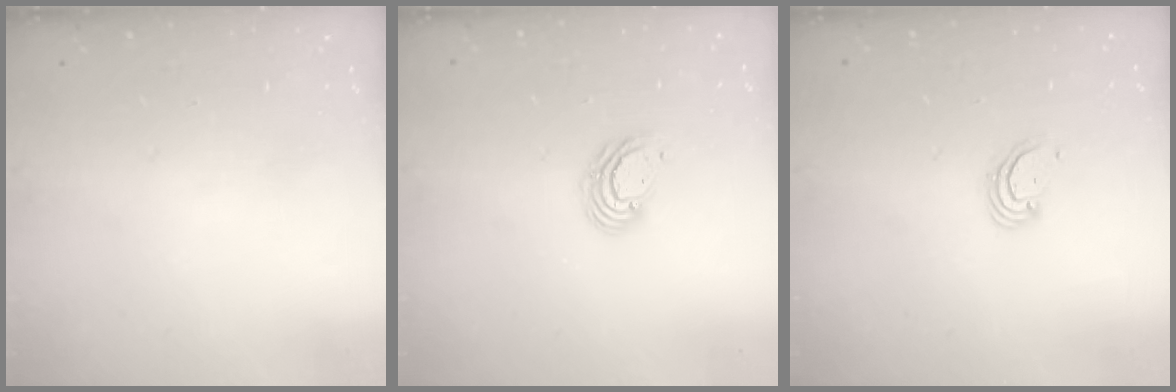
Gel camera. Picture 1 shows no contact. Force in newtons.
{"total": 4.9, "press": 4.8, "slide": 0.2}
{"total": 2.5, "press": 2.5, "slide": 0.2}